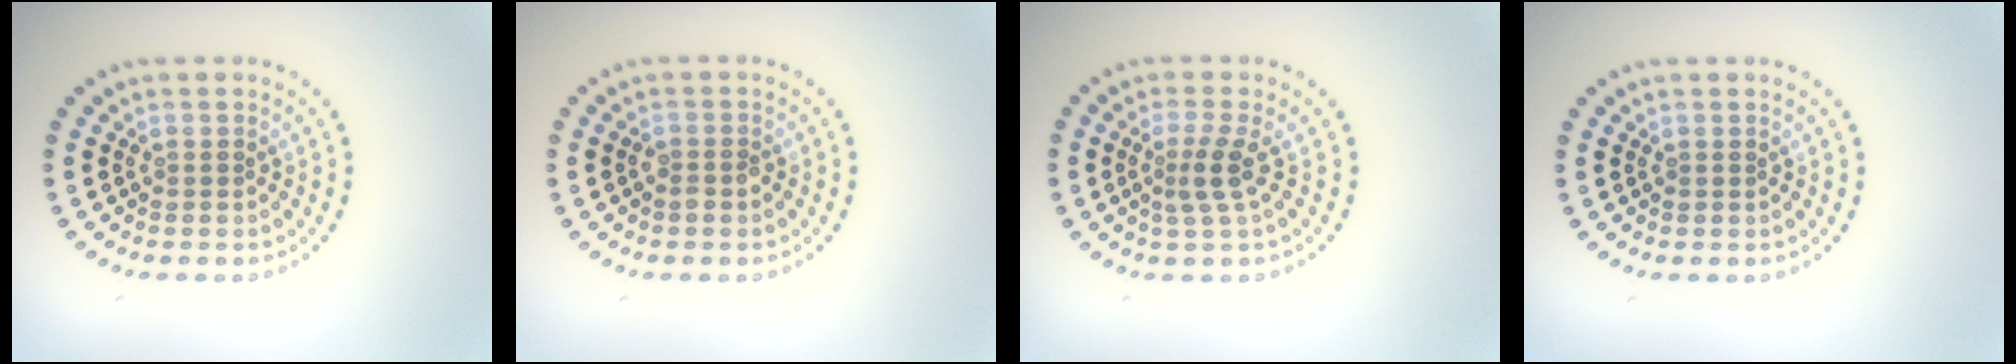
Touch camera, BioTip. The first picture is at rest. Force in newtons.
{"total": 1.0, "press": 1.0, "slide": 0.3}
{"total": 2.3, "press": 1.6, "slide": 1.5}
{"total": 0.0}